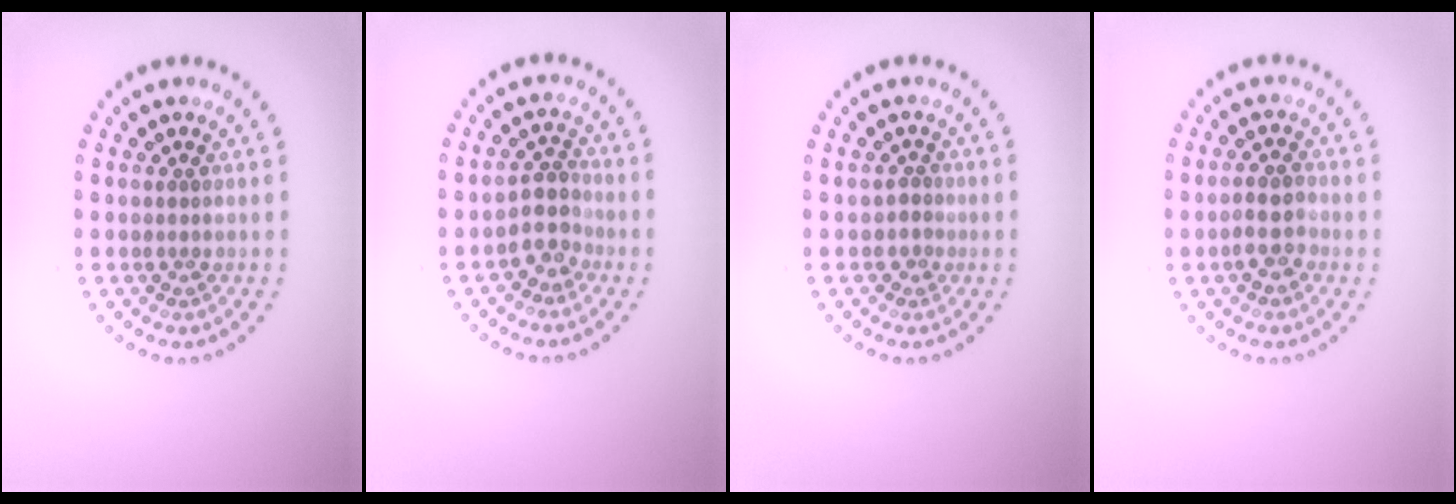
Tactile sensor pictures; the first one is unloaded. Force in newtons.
{"total": 2.7, "press": 2.1, "slide": 1.6}
{"total": 1.1, "press": 0.7, "slide": 0.9}
{"total": 2.3, "press": 2.2, "slide": 0.7}